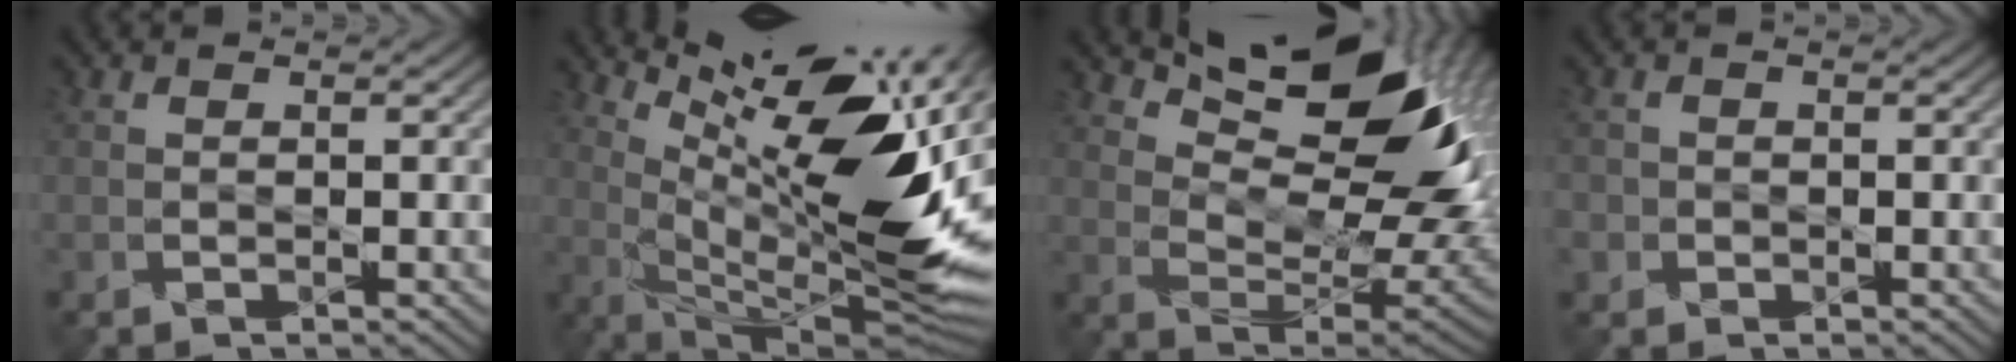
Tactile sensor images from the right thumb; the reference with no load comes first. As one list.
[{"total": 16.5, "force": [6.4, 4.0, 14.7], "torque": [-0.236, 0.000, 0.115]}, {"total": 14.5, "force": [8.5, 5.7, 10.3], "torque": [-0.167, -0.001, 0.147]}, {"total": 1.4, "force": [-0.3, 1.3, -0.2], "torque": [0.007, -0.002, -0.010]}]